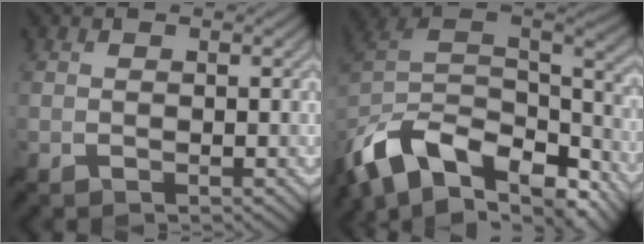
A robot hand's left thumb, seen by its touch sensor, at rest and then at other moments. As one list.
[{"total": 16.6, "force": [-10.8, 8.3, 9.4], "torque": [-0.232, -0.019, -0.166]}]